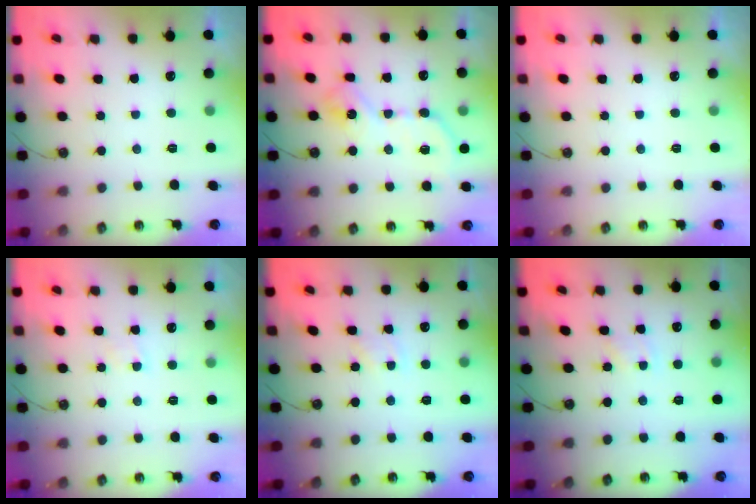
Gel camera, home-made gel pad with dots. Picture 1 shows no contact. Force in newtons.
{"total": 11.5, "press": 11.5, "slide": 0.3}
{"total": 0.0}
{"total": 2.8, "press": 2.8, "slide": 0.3}
{"total": 1.9, "press": 1.9, "slide": 0.4}
{"total": 1.5, "press": 1.4, "slide": 0.3}